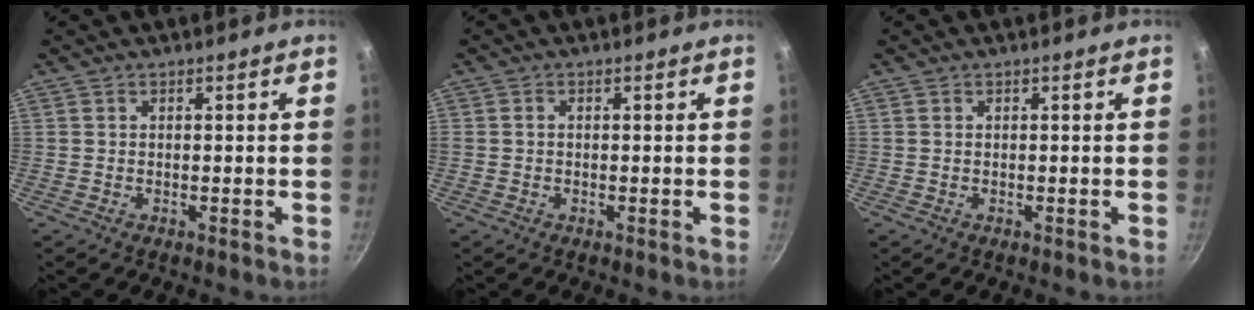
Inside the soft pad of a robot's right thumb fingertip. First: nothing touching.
{"total": 0.7, "force": [0.0, 0.6, 0.4], "torque": [-0.007, 0.005, -0.001]}
{"total": 0.0}